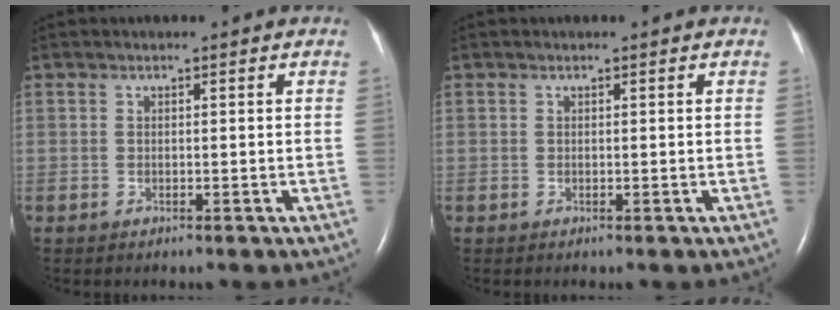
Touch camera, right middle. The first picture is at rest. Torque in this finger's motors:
{"motor_torque": [0.01, -0.02, 0.00, 0.00]}